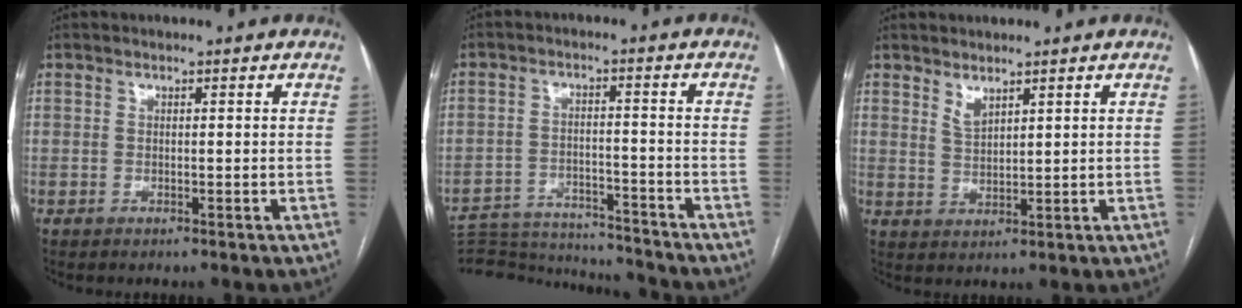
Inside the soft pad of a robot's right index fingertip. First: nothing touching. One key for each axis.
{"total": 16.7, "fx": -16.2, "fy": 1.9, "fz": 3.6, "tx": -0.079, "ty": 0.000, "tz": -0.237}
{"total": 2.5, "fx": 2.0, "fy": 0.7, "fz": 1.3, "tx": -0.028, "ty": -0.009, "tz": 0.047}